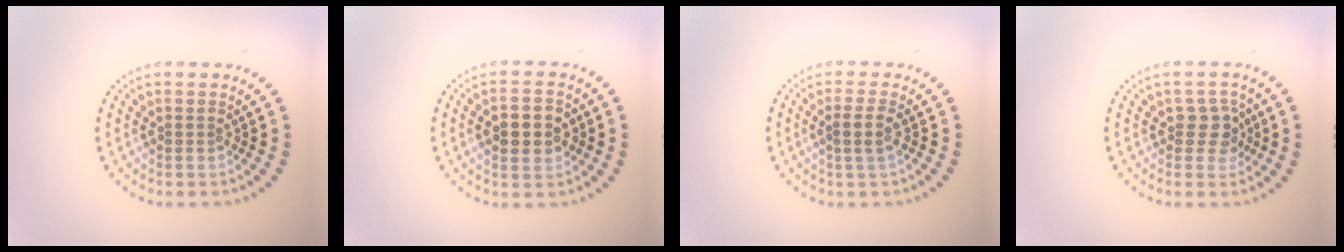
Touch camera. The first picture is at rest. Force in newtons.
{"total": 4.4, "press": 4.4, "slide": 0.2}
{"total": 1.7, "press": 1.4, "slide": 1.0}
{"total": 2.4, "press": 2.1, "slide": 1.0}